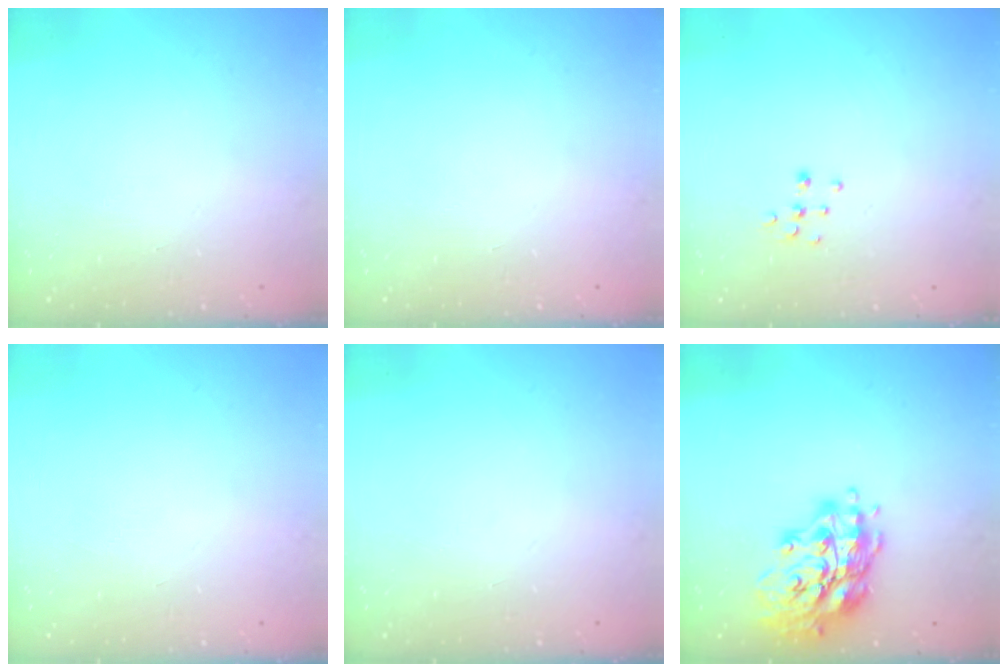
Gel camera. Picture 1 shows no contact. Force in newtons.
{"total": 0.0}
{"total": 5.8, "press": 5.8, "slide": 0.4}
{"total": 0.0}
{"total": 0.0}
{"total": 16.1, "press": 15.9, "slide": 2.1}